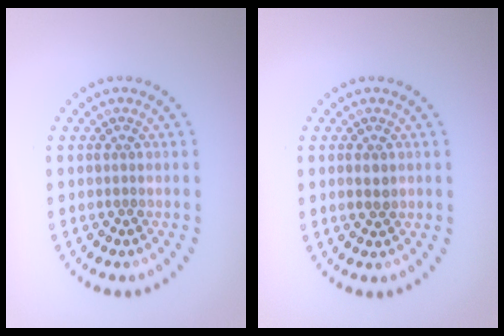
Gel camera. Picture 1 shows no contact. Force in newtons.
{"total": 1.4, "press": 1.4, "slide": 0.1}